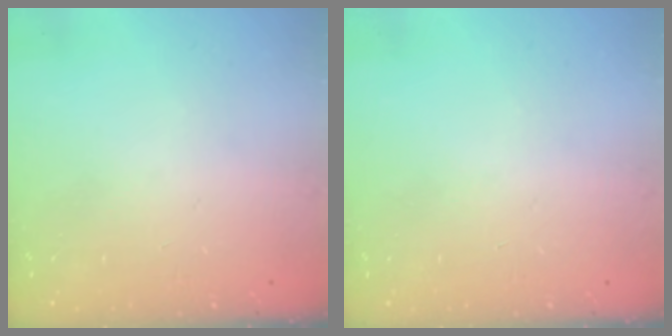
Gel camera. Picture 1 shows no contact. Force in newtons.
{"total": 0.5, "press": 0.5, "slide": 0.2}